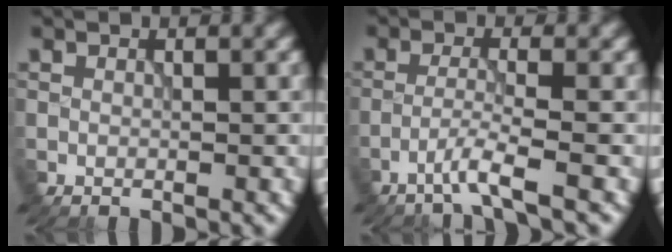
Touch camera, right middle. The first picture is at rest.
{"total": 2.6, "force": [-1.6, -0.1, 2.0], "torque": [-0.033, 0.005, -0.045]}